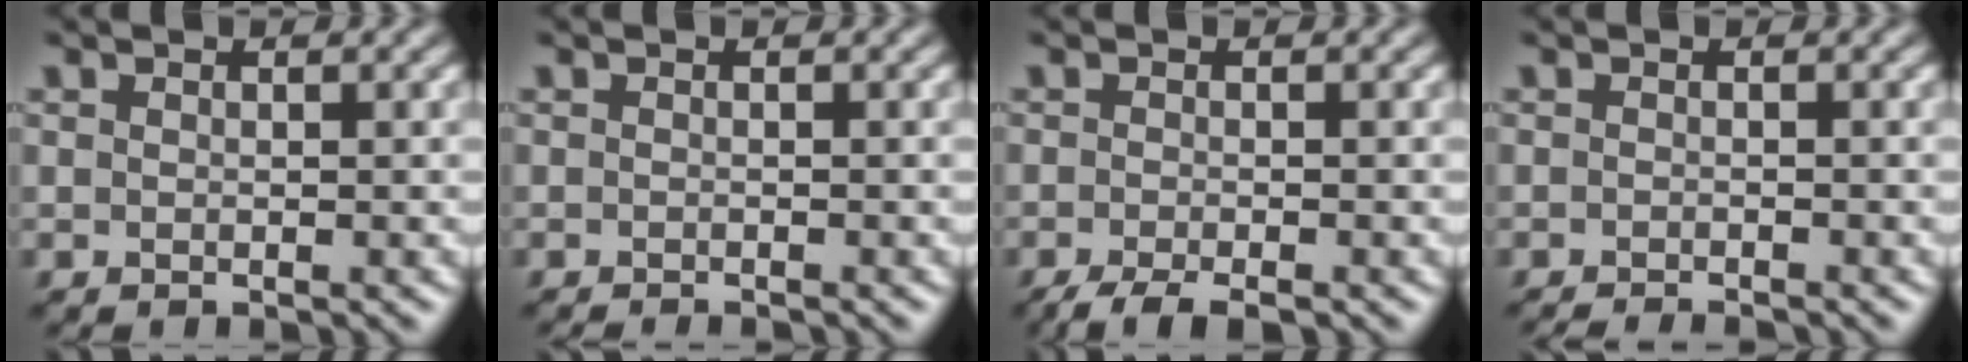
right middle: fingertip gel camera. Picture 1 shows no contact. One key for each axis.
{"total": 1.3, "fx": -1.2, "fy": 0.2, "fz": 0.5, "tx": 0.004, "ty": -0.003, "tz": -0.017}
{"total": 3.3, "fx": -2.5, "fy": 0.7, "fz": 2.0, "tx": -0.036, "ty": -0.007, "tz": -0.047}
{"total": 2.2, "fx": -1.9, "fy": 0.3, "fz": 1.0, "tx": -0.007, "ty": -0.004, "tz": -0.032}